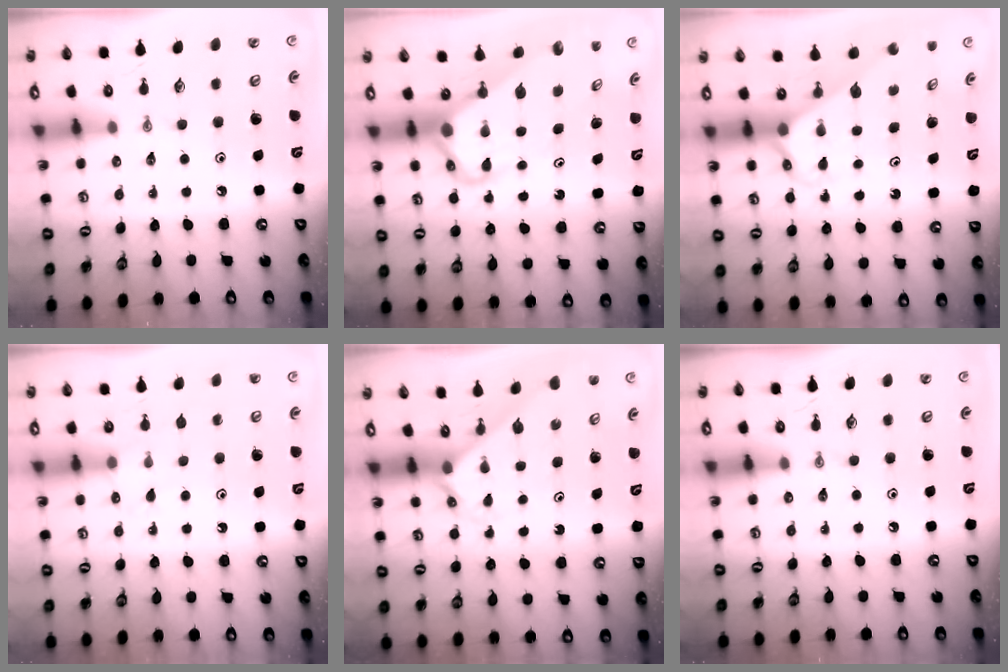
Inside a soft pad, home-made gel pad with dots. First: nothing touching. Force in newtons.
{"total": 5.6, "press": 5.5, "slide": 0.6}
{"total": 2.6, "press": 2.6, "slide": 0.2}
{"total": 5.9, "press": 5.8, "slide": 0.7}
{"total": 2.4, "press": 2.4, "slide": 0.2}
{"total": 0.0}